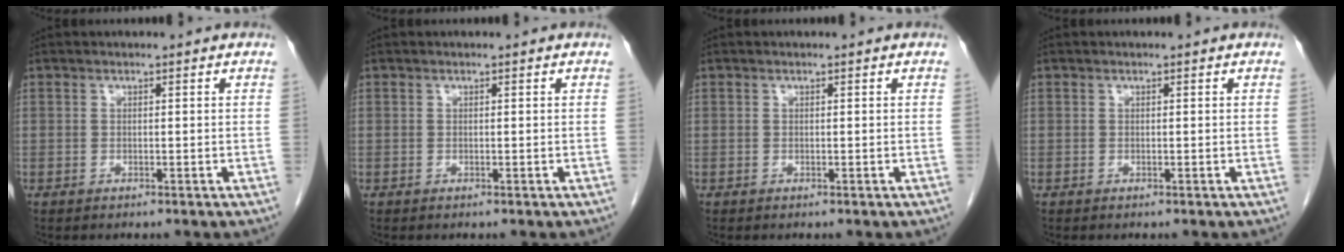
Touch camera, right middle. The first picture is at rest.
{"total": 0.0}
{"total": 0.0}
{"total": 0.0}